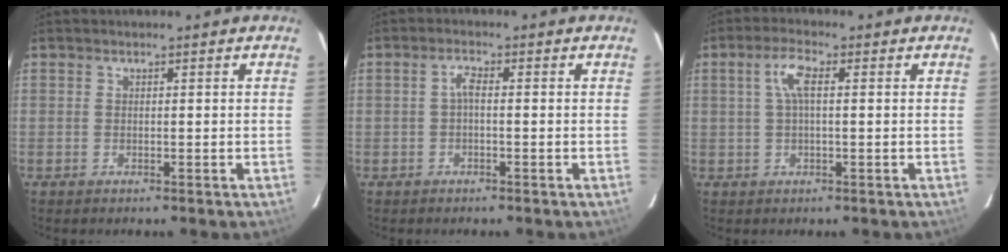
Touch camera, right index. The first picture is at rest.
{"total": 1.6, "force": [-0.3, 0.5, 1.5], "torque": [-0.032, 0.007, -0.008]}
{"total": 4.1, "force": [0.8, 1.2, 3.9], "torque": [-0.077, 0.008, 0.016]}